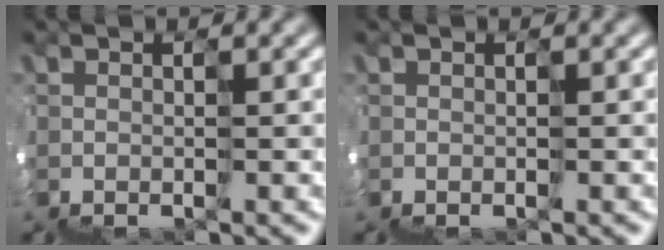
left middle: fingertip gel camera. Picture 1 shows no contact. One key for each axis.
{"total": 0.0}